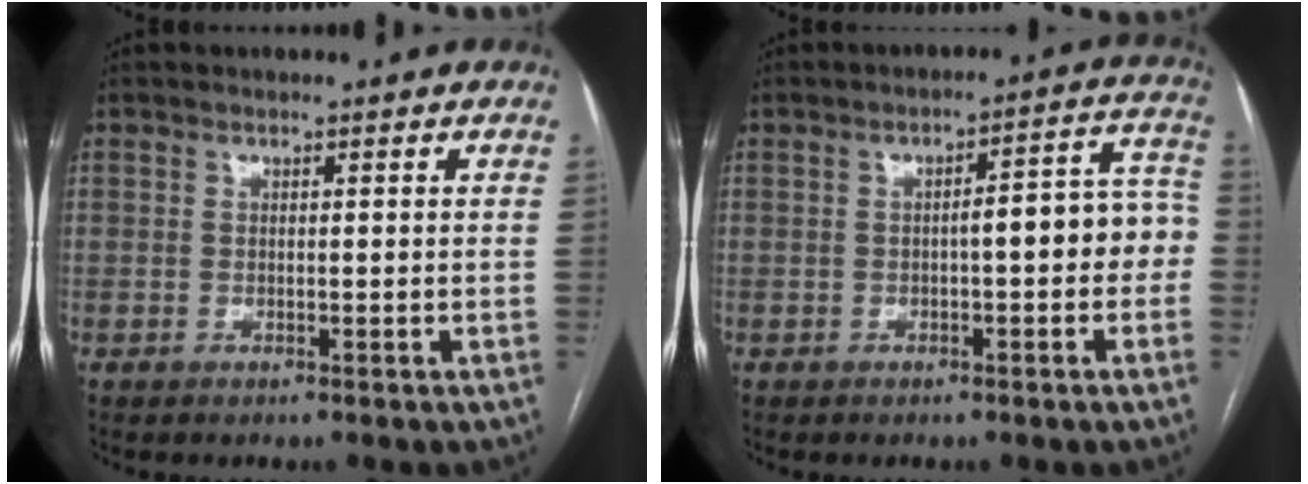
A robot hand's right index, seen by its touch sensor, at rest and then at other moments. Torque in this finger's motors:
{"motor_torque": [0.92, -0.09, 0.48, 0.09]}